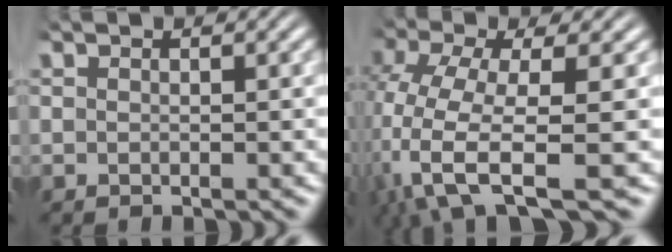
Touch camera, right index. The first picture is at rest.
{"total": 7.8, "force": [-3.9, 3.4, 5.9], "torque": [-0.143, -0.045, -0.038]}